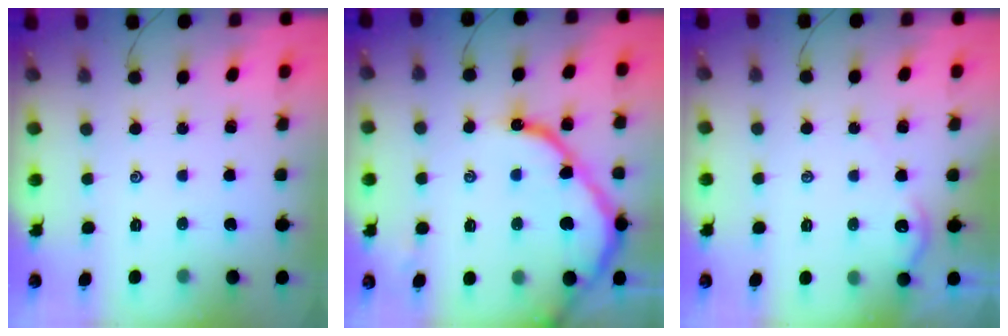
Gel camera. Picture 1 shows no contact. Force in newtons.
{"total": 13.3, "press": 13.2, "slide": 1.5}
{"total": 2.8, "press": 2.8, "slide": 0.3}